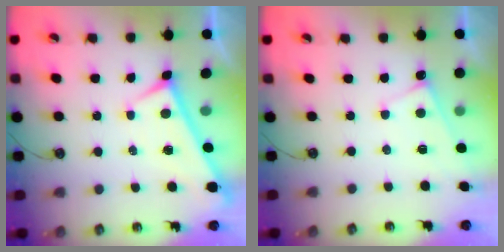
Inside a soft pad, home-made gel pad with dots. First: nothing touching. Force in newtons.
{"total": 3.9, "press": 3.9, "slide": 0.3}